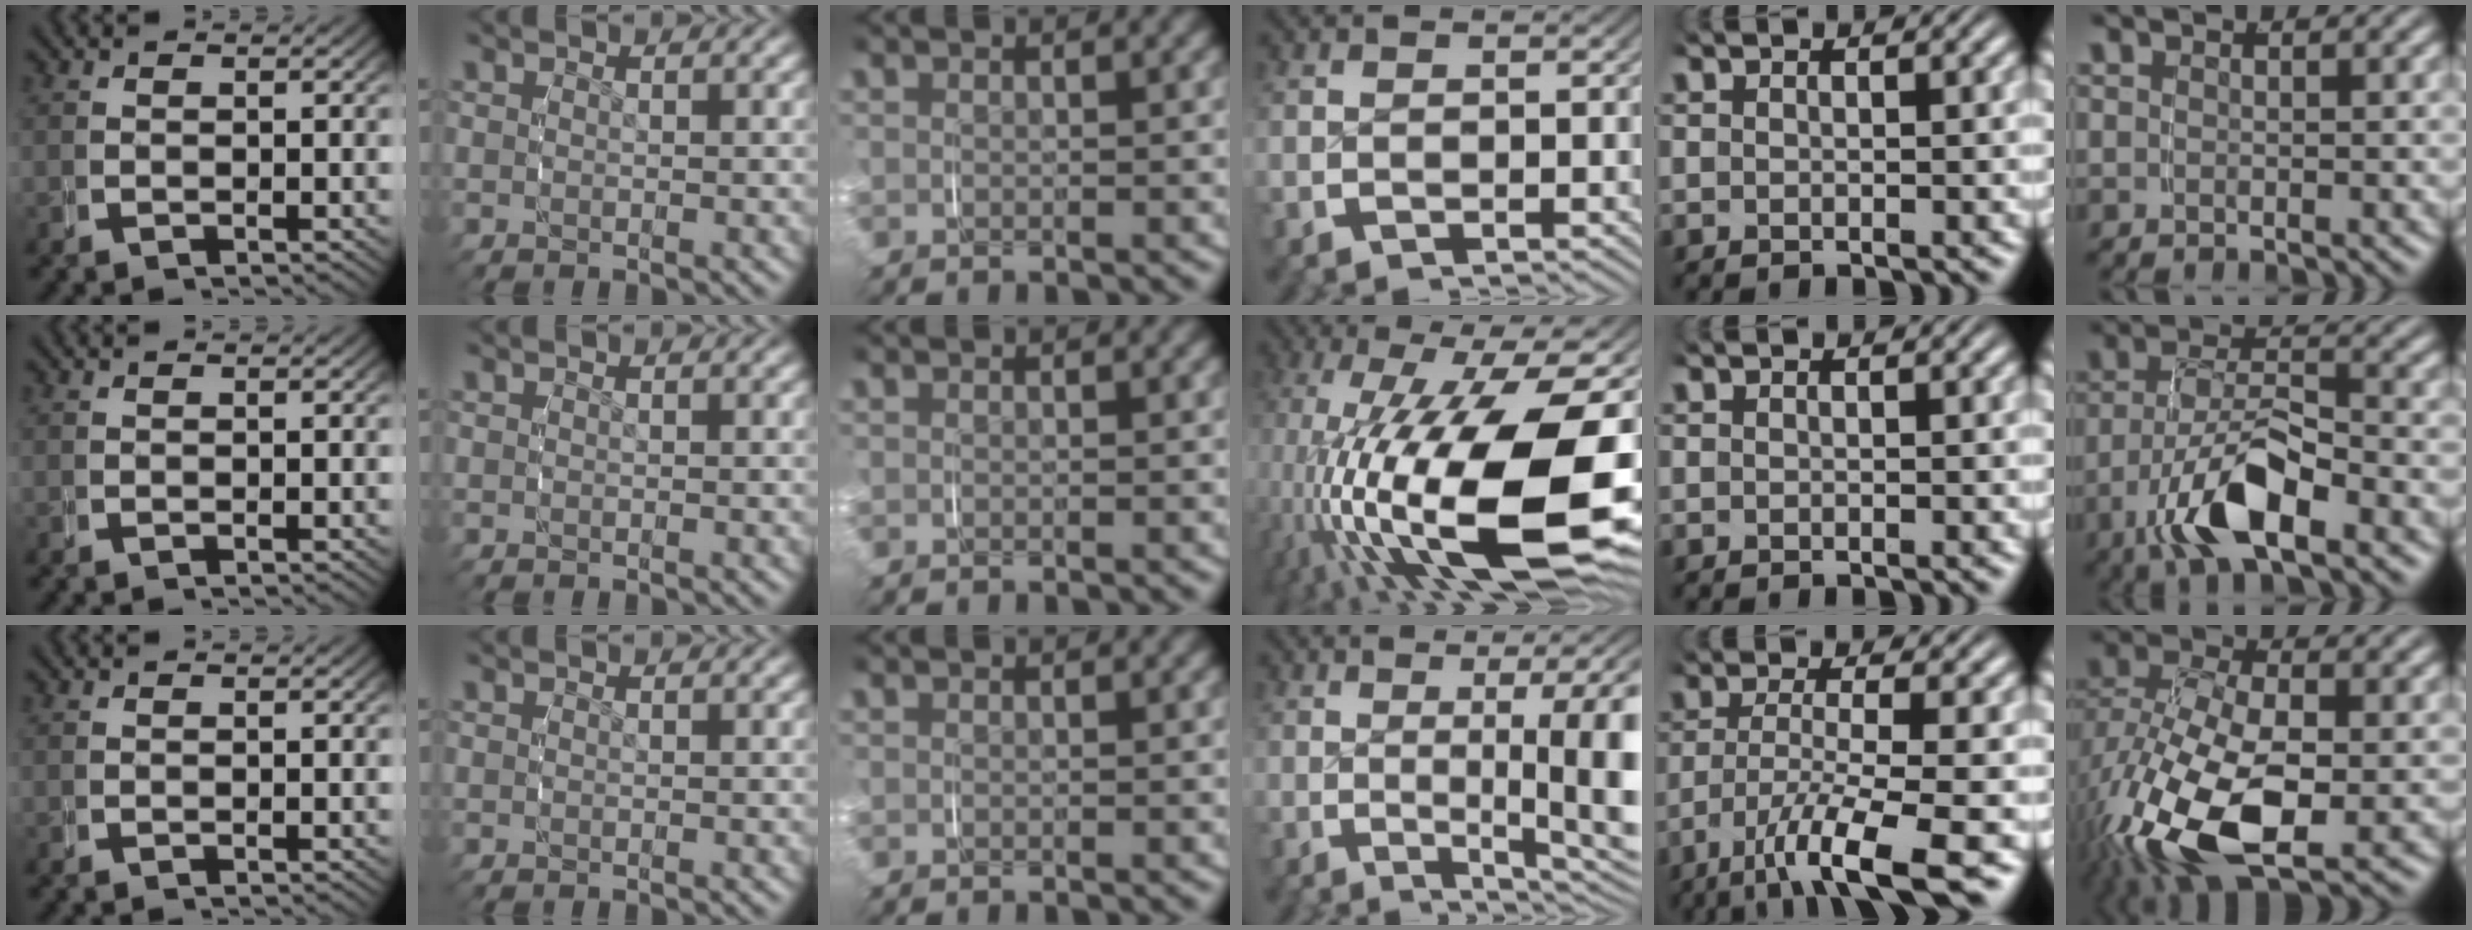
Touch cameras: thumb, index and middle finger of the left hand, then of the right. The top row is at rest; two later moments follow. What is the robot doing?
{"motion": "grasp_and_lifting", "object": "keyboard"}